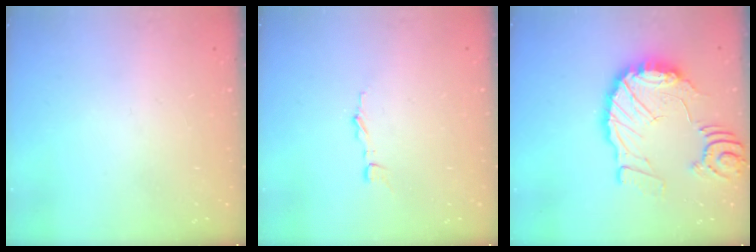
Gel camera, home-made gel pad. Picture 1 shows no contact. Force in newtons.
{"total": 3.6, "press": 3.6, "slide": 0.3}
{"total": 17.3, "press": 17.1, "slide": 2.0}